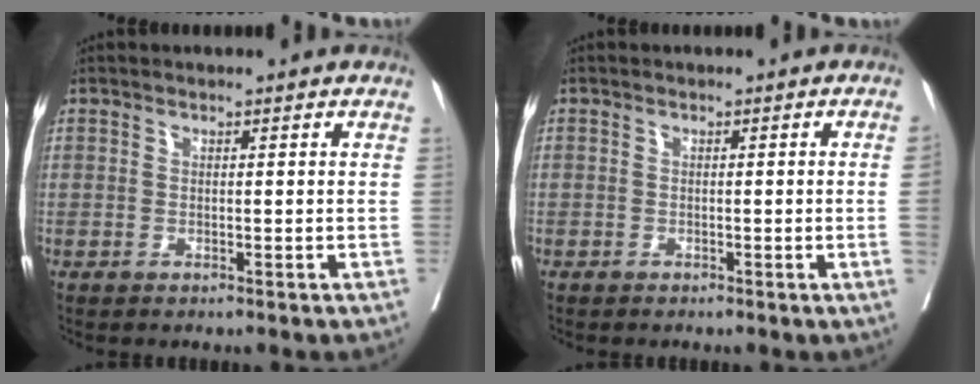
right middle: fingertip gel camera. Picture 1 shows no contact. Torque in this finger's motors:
{"motor_torque": [1.04, -1.10, -0.27, -0.21]}